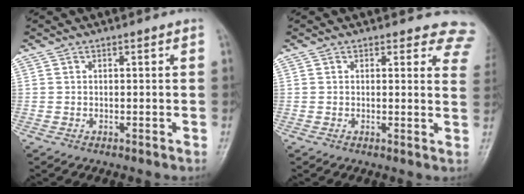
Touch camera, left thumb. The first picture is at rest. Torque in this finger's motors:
{"motor_torque": [0.14, 0.06, 0.26, -0.03, 0.03]}